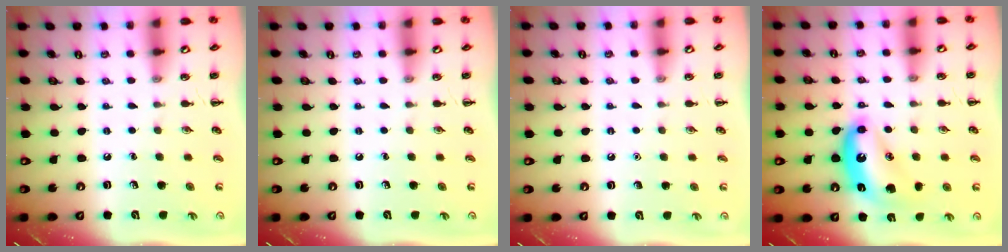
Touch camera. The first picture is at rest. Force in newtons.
{"total": 0.0}
{"total": 1.6, "press": 1.6, "slide": 0.1}
{"total": 12.8, "press": 12.7, "slide": 1.4}